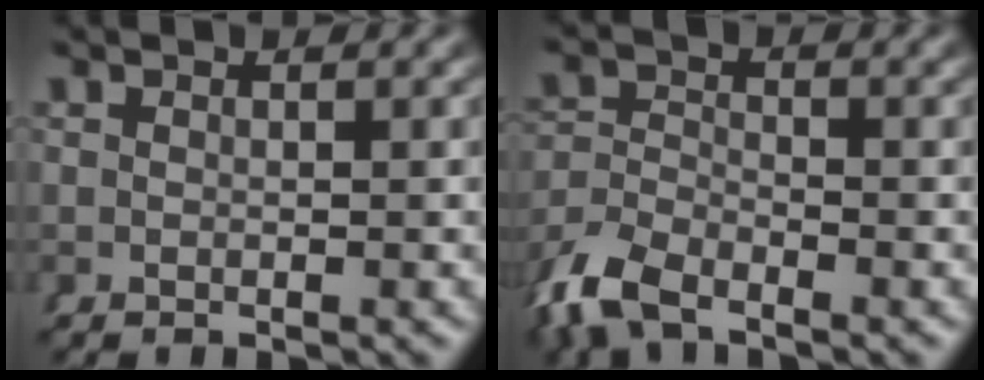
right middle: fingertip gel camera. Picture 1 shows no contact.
{"total": 4.7, "force": [-3.3, 2.6, 2.0], "torque": [-0.053, -0.017, -0.055]}